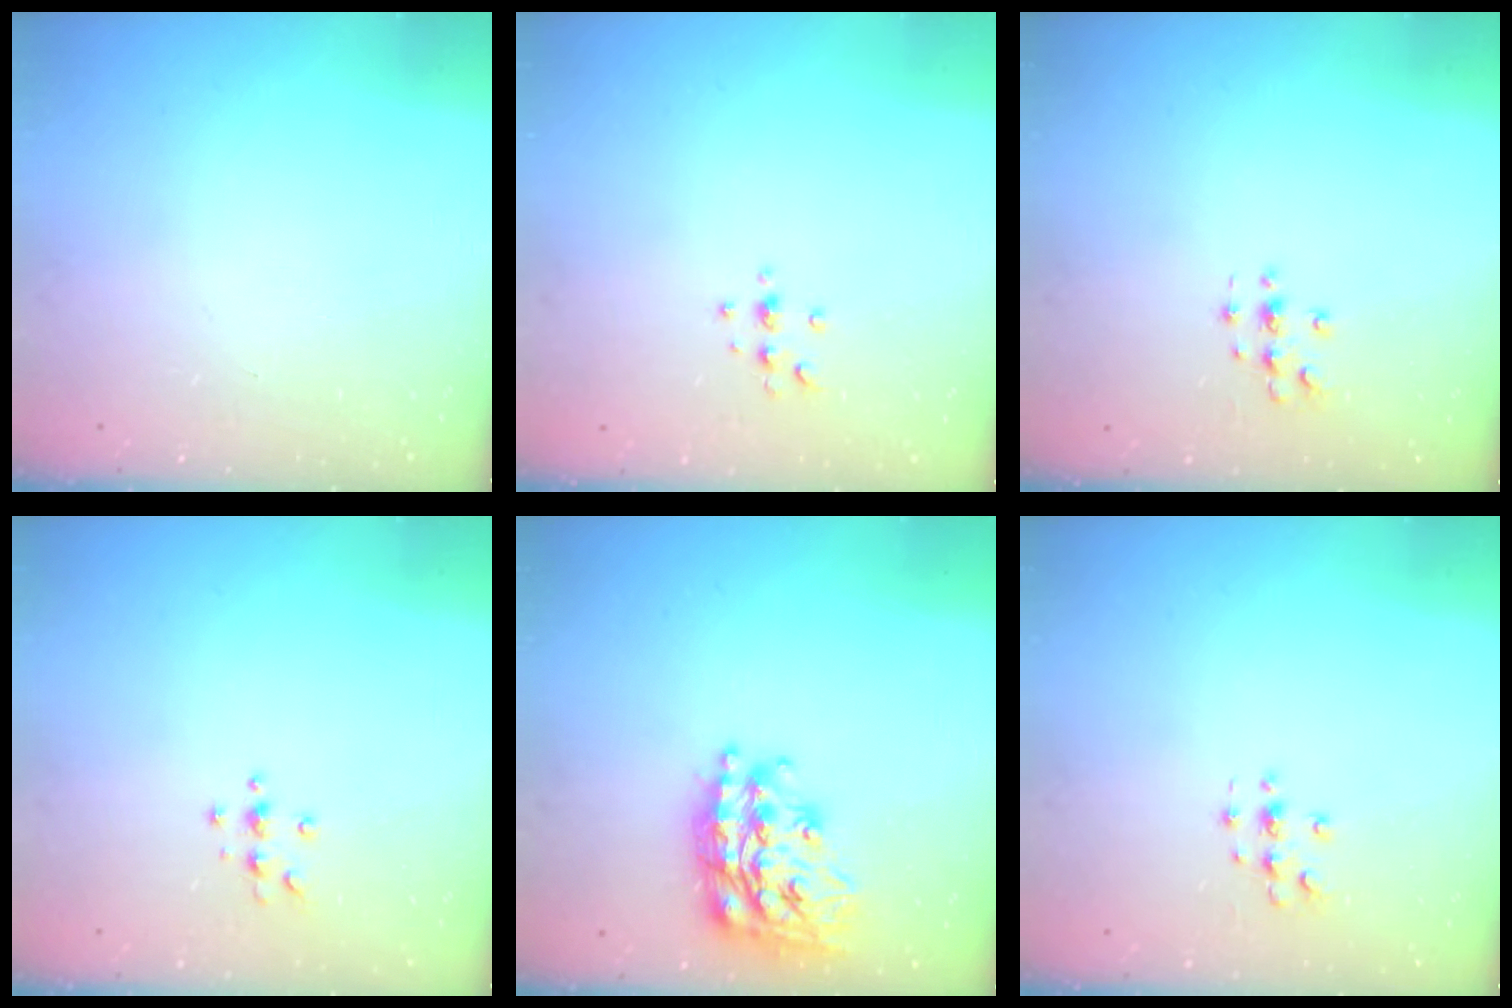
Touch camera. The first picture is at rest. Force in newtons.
{"total": 3.9, "press": 3.8, "slide": 0.5}
{"total": 3.0, "press": 3.0, "slide": 0.3}
{"total": 3.8, "press": 3.7, "slide": 0.5}
{"total": 22.0, "press": 21.9, "slide": 1.4}
{"total": 3.0, "press": 3.0, "slide": 0.3}